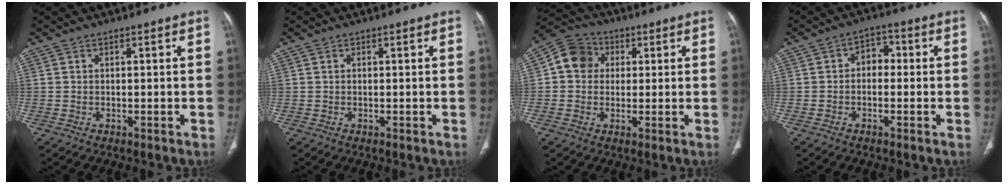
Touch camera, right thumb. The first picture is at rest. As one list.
[{"total": 0.0}, {"total": 8.0, "force": [1.4, 7.0, 3.5], "torque": [-0.044, 0.013, 0.012]}, {"total": 4.1, "force": [-0.2, 3.0, 2.8], "torque": [-0.022, 0.019, -0.014]}]